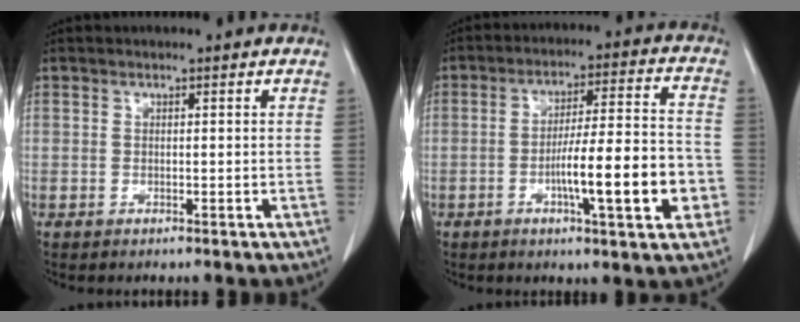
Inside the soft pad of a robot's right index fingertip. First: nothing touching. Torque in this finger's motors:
{"motor_torque": [0.53, -0.15, 0.35, 0.10]}